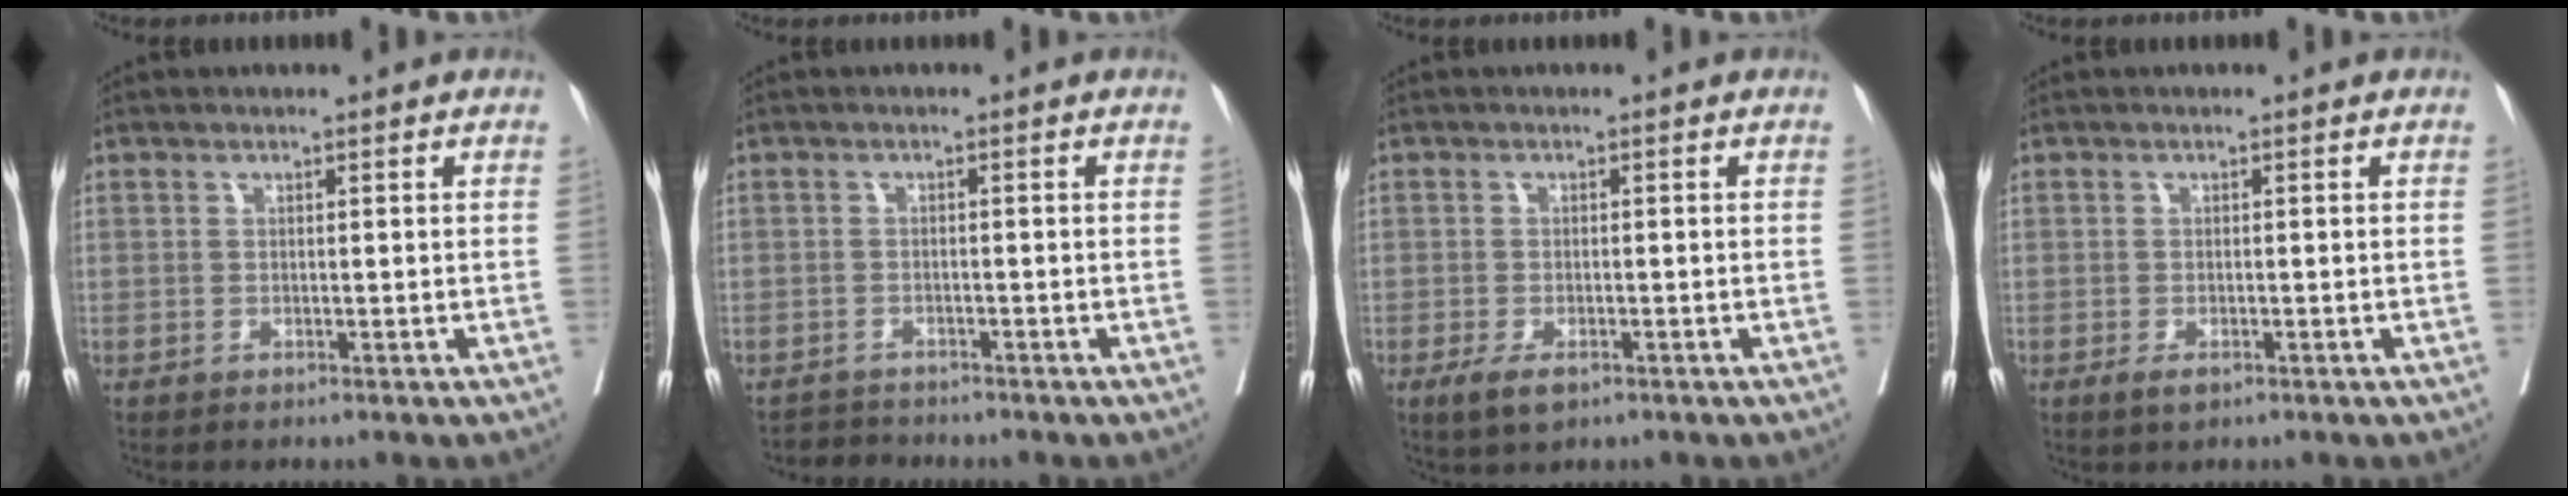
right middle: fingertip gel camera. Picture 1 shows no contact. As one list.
[{"total": 2.4, "force": [-2.3, 0.4, -0.7], "torque": [0.012, -0.010, -0.041]}, {"total": 3.5, "force": [-2.0, 1.4, 2.6], "torque": [-0.049, -0.005, -0.029]}, {"total": 1.7, "force": [-0.9, 0.7, 1.2], "torque": [-0.022, -0.002, -0.012]}]